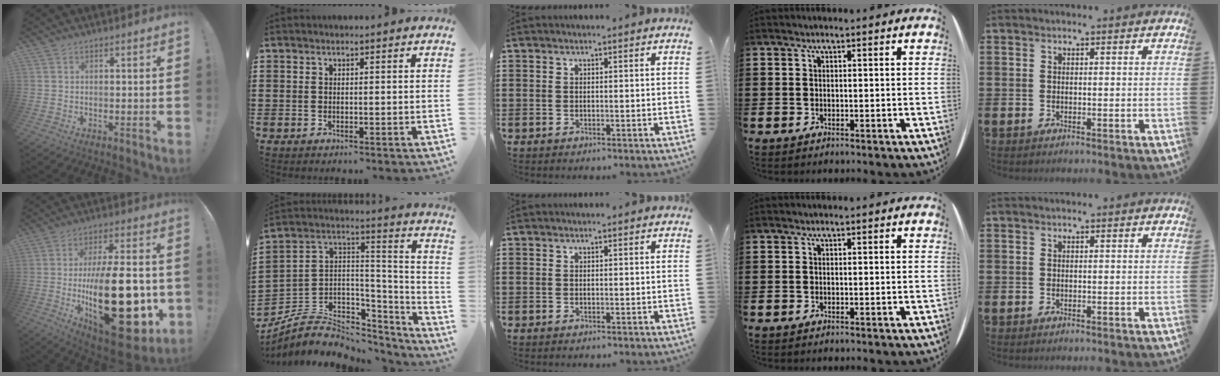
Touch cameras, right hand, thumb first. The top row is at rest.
{"thumb": {"total": 33.8, "force": [-5.2, 14.4, 30.1], "torque": [-0.487, 0.021, -0.059]}, "index": {"total": 7.2, "force": [-4.1, 5.5, 2.2], "torque": [-0.057, 0.004, -0.070]}}